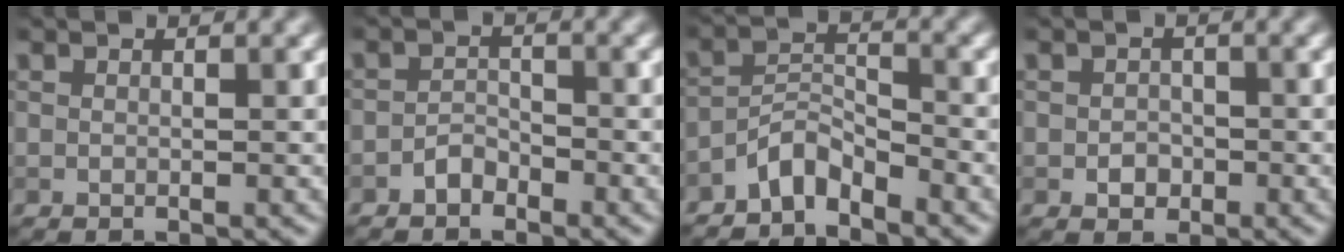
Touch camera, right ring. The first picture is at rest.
{"total": 1.5, "force": [-1.2, 0.8, 0.5], "torque": [-0.007, 0.007, -0.024]}
{"total": 3.2, "force": [-2.8, 0.9, 1.3], "torque": [-0.021, 0.011, -0.062]}
{"total": 1.5, "force": [-0.5, 1.2, 0.7], "torque": [-0.006, -0.001, -0.011]}